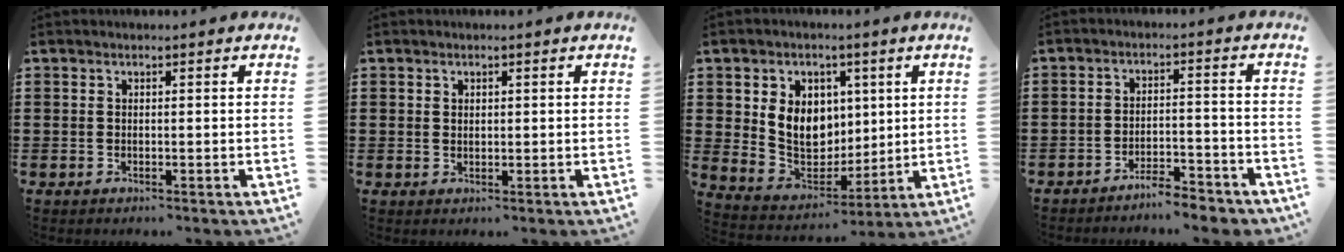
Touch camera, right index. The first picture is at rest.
{"total": 0.9, "force": [0.5, 0.6, 0.3], "torque": [-0.008, 0.003, 0.010]}
{"total": 8.8, "force": [2.0, 7.4, 4.3], "torque": [-0.102, 0.011, 0.040]}
{"total": 4.5, "force": [-4.3, 0.3, 1.0], "torque": [-0.020, 0.004, -0.088]}